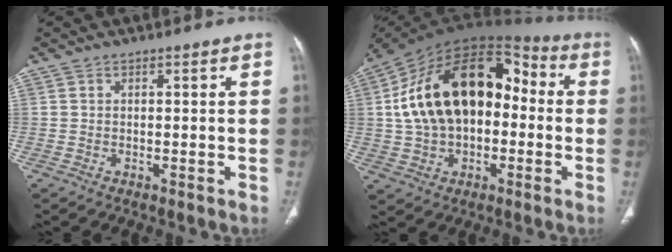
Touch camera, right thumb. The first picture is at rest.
{"total": 23.7, "force": [1.1, 15.0, 18.3], "torque": [-0.297, 0.045, 0.013]}